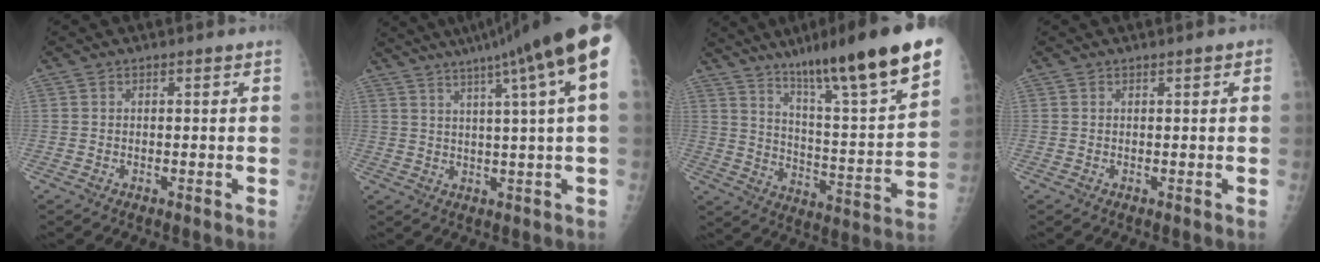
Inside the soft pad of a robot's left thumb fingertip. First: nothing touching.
{"total": 17.1, "force": [8.8, 0.2, 14.6], "torque": [-0.213, 0.014, 0.112]}
{"total": 25.0, "force": [16.6, 2.9, 18.4], "torque": [-0.266, -0.059, 0.262]}
{"total": 0.9, "force": [0.4, 0.3, 0.7], "torque": [-0.010, 0.002, 0.003]}